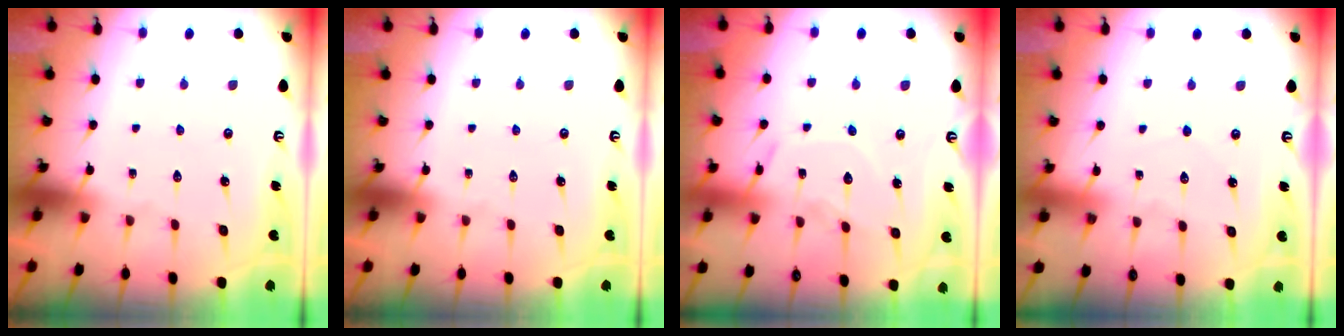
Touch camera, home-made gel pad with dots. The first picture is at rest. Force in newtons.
{"total": 0.0}
{"total": 10.9, "press": 10.9, "slide": 0.6}
{"total": 2.9, "press": 2.9, "slide": 0.4}